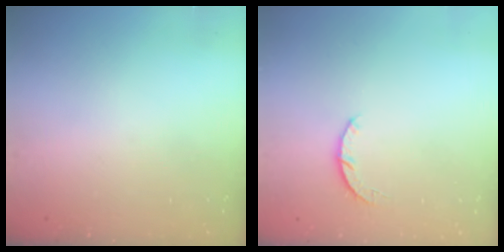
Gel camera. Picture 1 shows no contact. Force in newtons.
{"total": 3.4, "press": 3.4, "slide": 0.5}